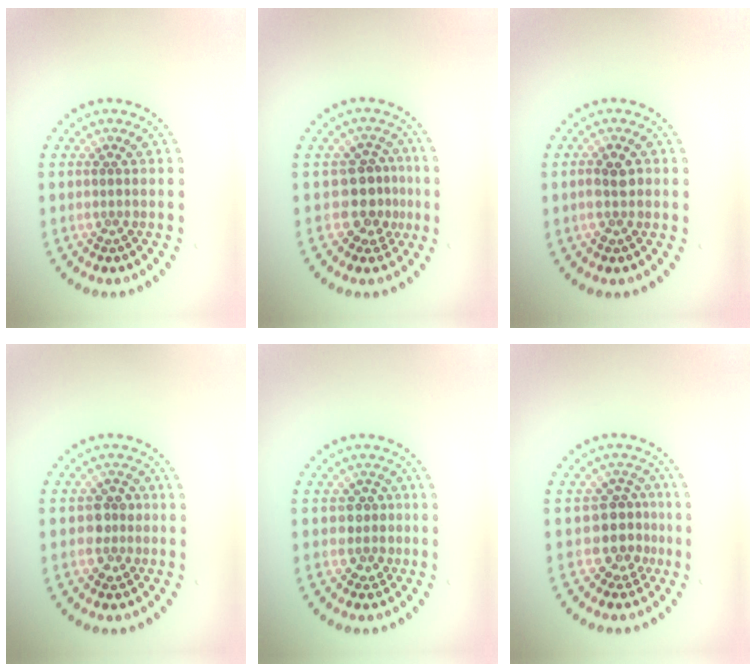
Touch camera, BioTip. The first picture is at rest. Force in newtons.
{"total": 3.3, "press": 2.8, "slide": 1.7}
{"total": 1.9, "press": 1.9, "slide": 0.3}
{"total": 2.4, "press": 2.3, "slide": 0.7}
{"total": 2.0, "press": 1.6, "slide": 1.1}
{"total": 3.2, "press": 2.5, "slide": 1.9}